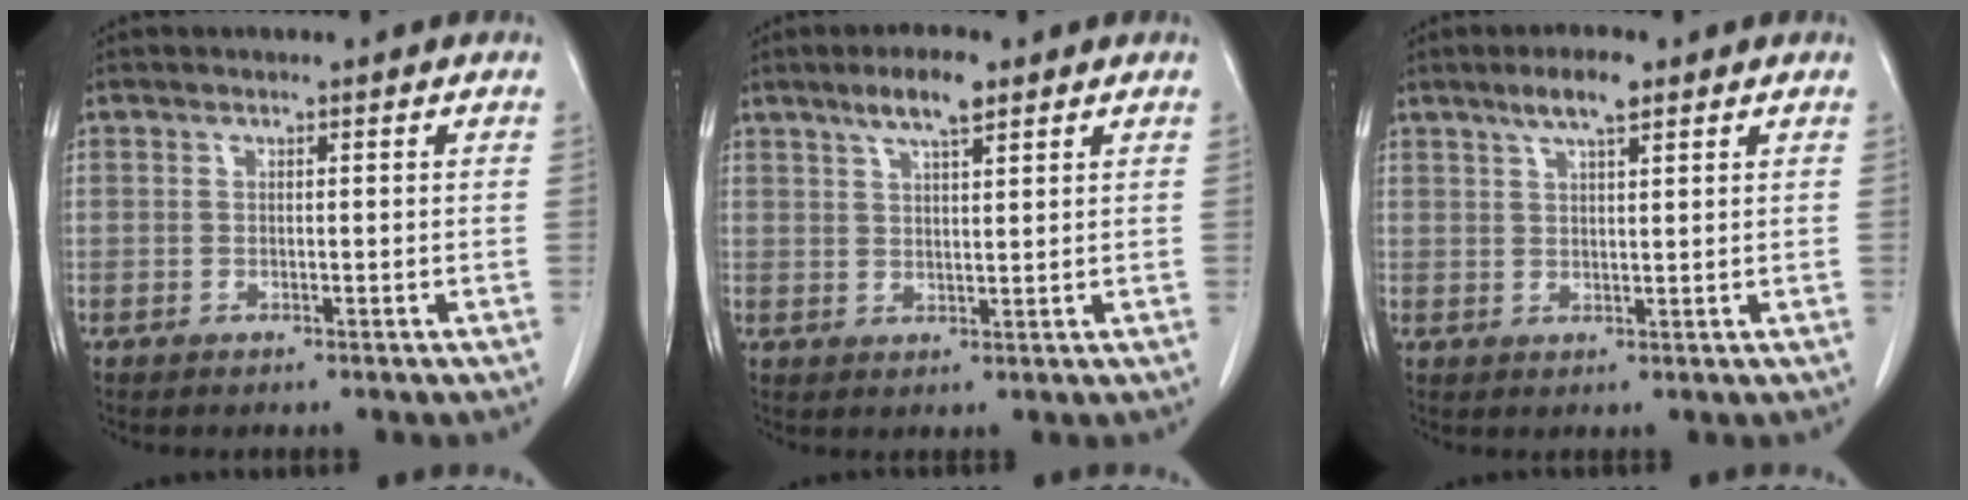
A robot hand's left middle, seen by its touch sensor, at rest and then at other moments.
{"total": 5.4, "force": [3.7, 0.9, 3.9], "torque": [-0.076, 0.005, 0.063]}
{"total": 4.6, "force": [3.1, 0.7, 3.4], "torque": [-0.066, 0.005, 0.055]}